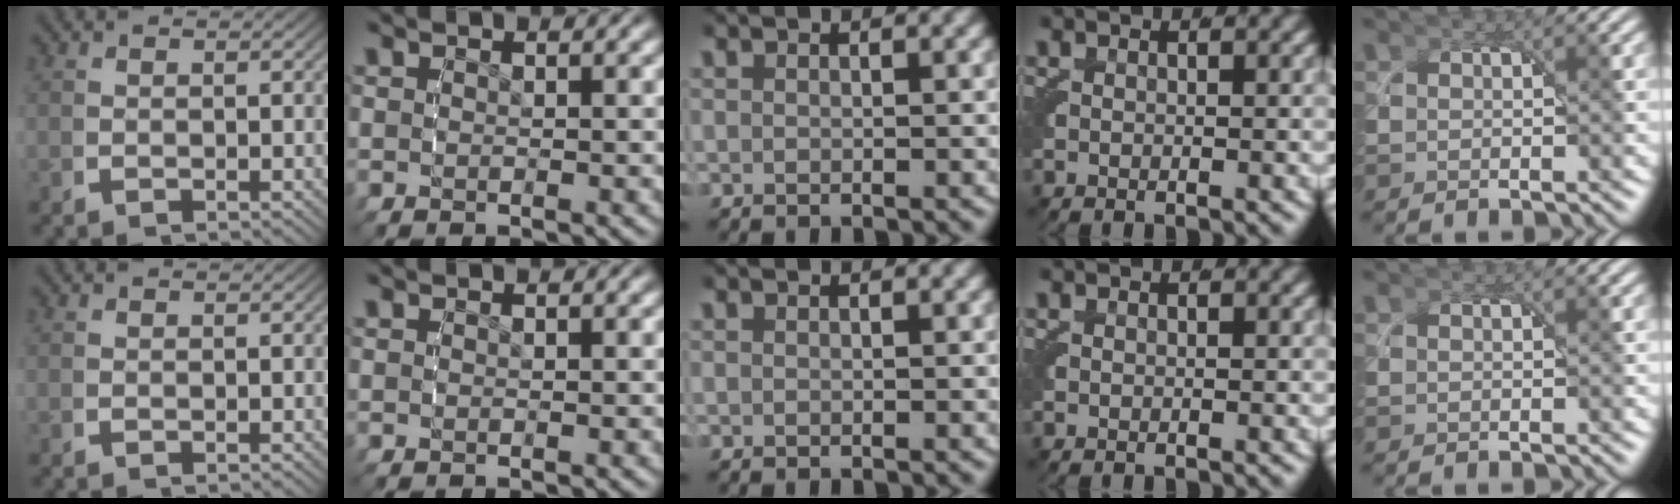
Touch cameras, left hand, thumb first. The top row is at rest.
{}